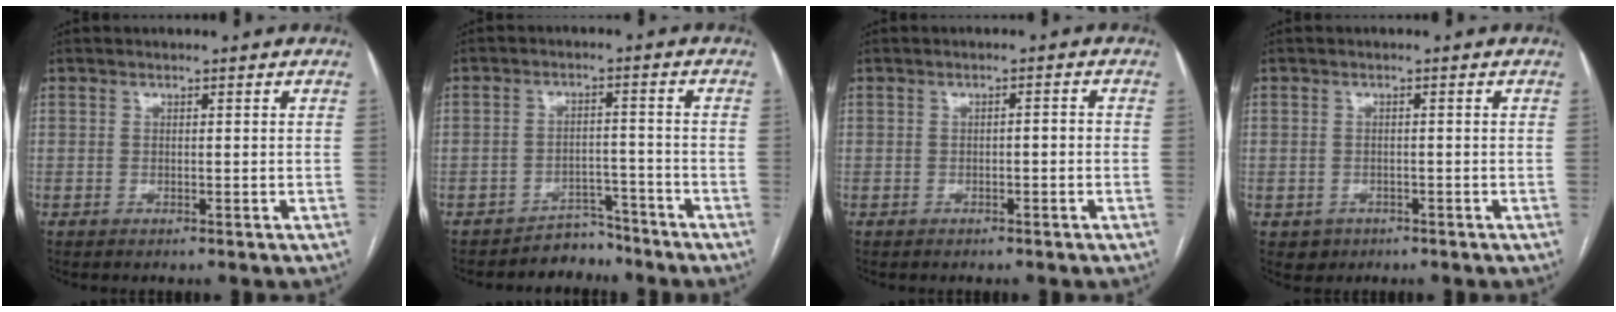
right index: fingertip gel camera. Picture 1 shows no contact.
{"total": 4.3, "force": [-3.8, 1.8, -0.8], "torque": [0.020, 0.021, -0.057]}
{"total": 1.3, "force": [-0.3, 0.4, 1.2], "torque": [-0.017, 0.008, -0.003]}
{"total": 2.5, "force": [-1.1, 2.2, 0.2], "torque": [0.005, 0.007, -0.012]}